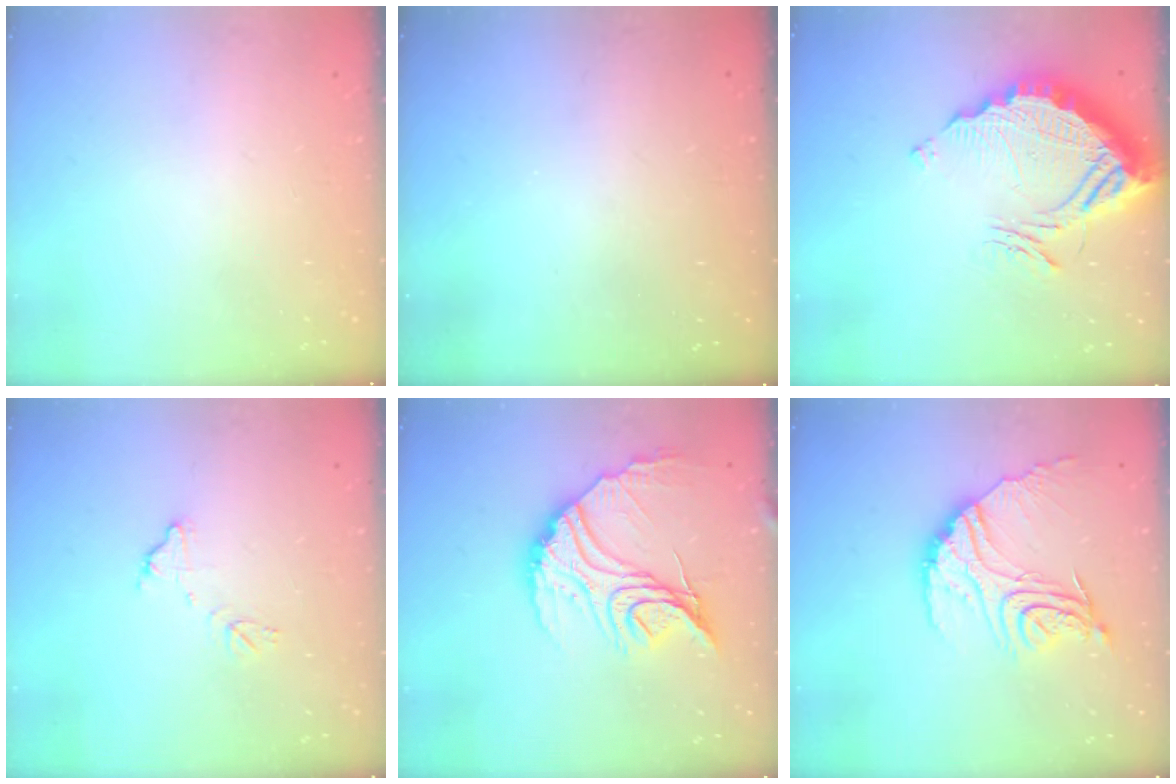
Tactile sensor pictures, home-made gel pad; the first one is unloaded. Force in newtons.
{"total": 3.3, "press": 3.3, "slide": 0.2}
{"total": 15.9, "press": 15.8, "slide": 1.2}
{"total": 9.2, "press": 9.2, "slide": 0.7}
{"total": 20.4, "press": 20.3, "slide": 1.4}
{"total": 17.3, "press": 17.2, "slide": 1.5}